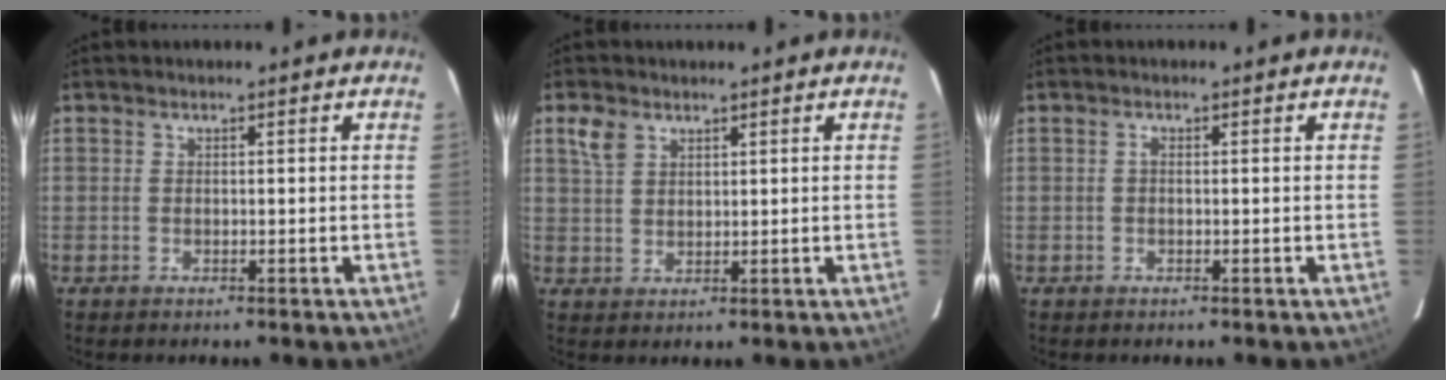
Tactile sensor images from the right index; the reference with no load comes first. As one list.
[{"total": 4.3, "force": [2.4, 2.8, 2.2], "torque": [-0.044, 0.010, 0.049]}, {"total": 0.5, "force": [-0.1, 0.3, 0.4], "torque": [-0.008, 0.004, -0.003]}]